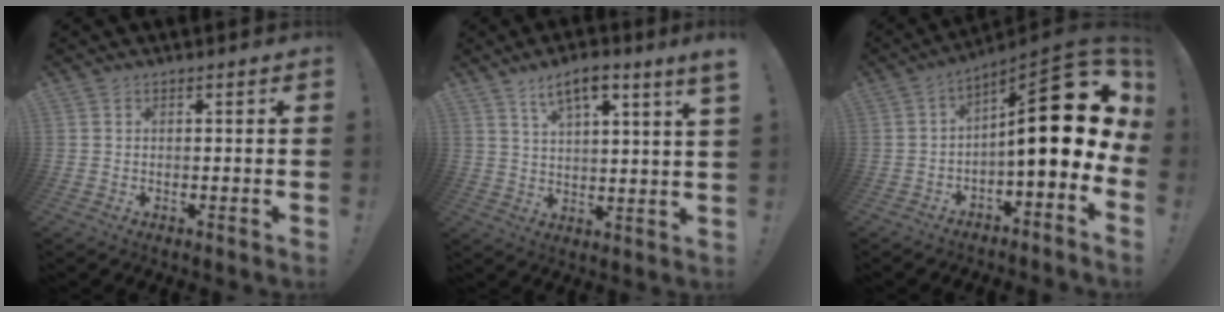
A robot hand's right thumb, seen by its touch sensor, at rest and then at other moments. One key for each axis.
{"total": 7.8, "fx": 5.4, "fy": 0.8, "fz": 5.5, "tx": -0.087, "ty": -0.027, "tz": 0.091}
{"total": 19.7, "fx": 3.8, "fy": 5.2, "fz": 18.7, "tx": -0.268, "ty": -0.030, "tz": 0.065}